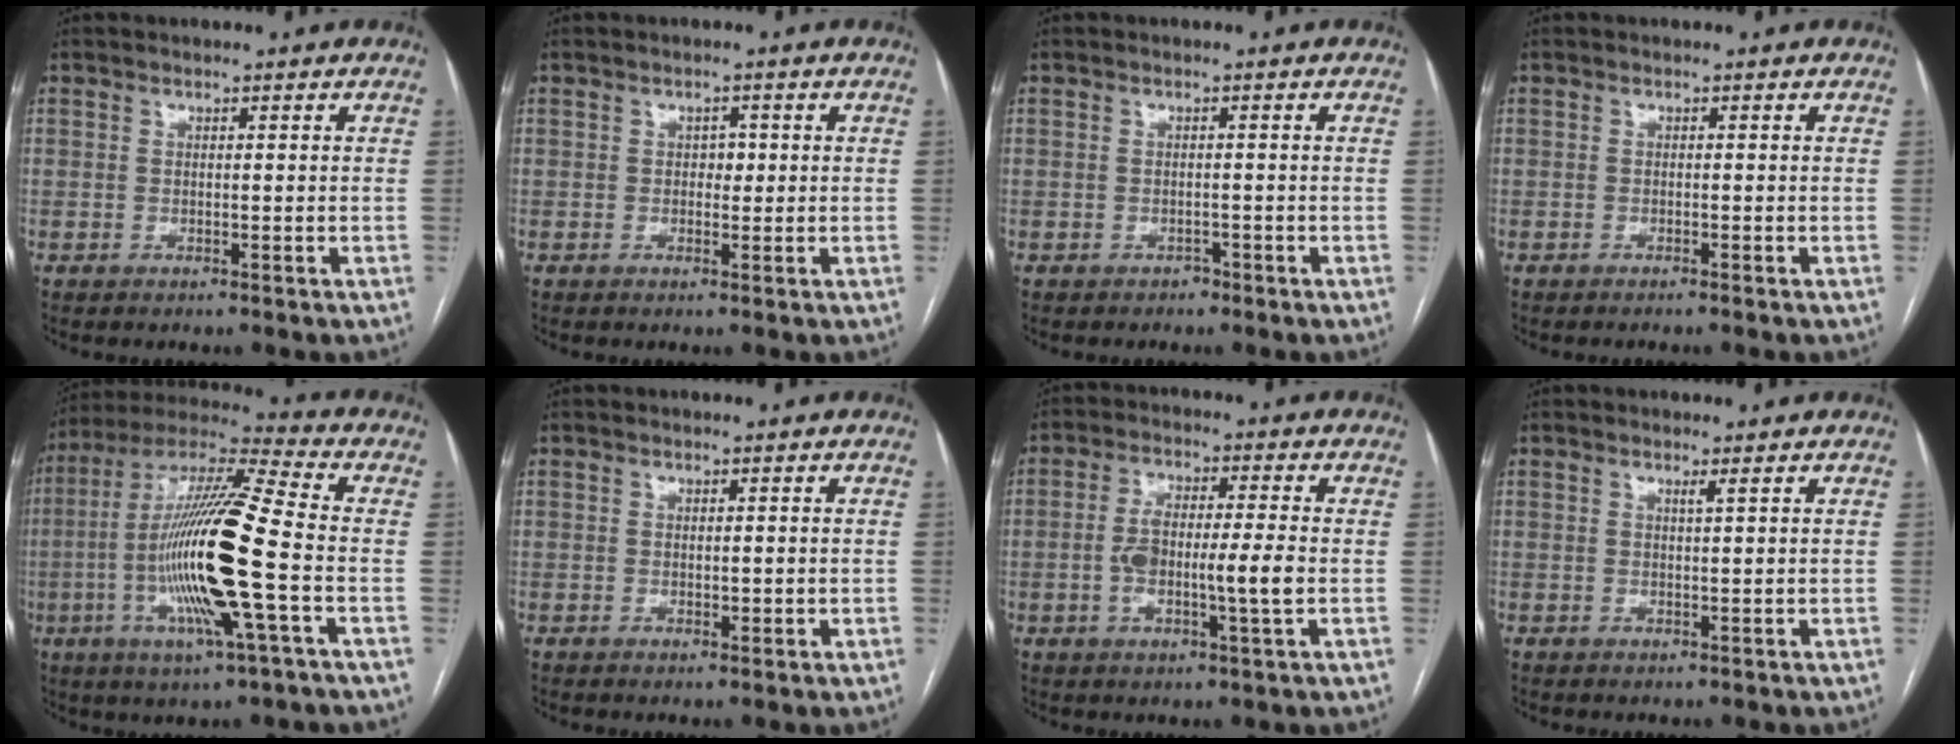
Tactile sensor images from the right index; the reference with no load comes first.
{"total": 1.6, "force": [0.1, 1.1, 1.1], "torque": [-0.011, 0.004, 0.001]}
{"total": 1.0, "force": [-0.8, 0.7, 0.0], "torque": [-0.003, 0.003, -0.014]}
{"total": 1.2, "force": [-1.1, -0.3, 0.6], "torque": [-0.005, 0.004, -0.015]}
{"total": 19.2, "force": [-3.8, 0.5, 18.9], "torque": [-0.377, -0.009, -0.078]}
{"total": 1.1, "force": [-0.1, 0.6, 0.9], "torque": [-0.013, -0.002, 0.002]}
{"total": 8.3, "force": [-1.2, 1.1, 8.1], "torque": [-0.155, 0.010, -0.023]}
{"total": 0.7, "force": [0.4, -0.3, 0.5], "torque": [-0.017, -0.006, 0.011]}